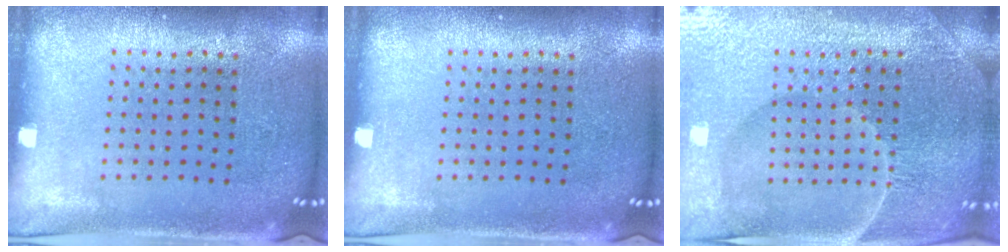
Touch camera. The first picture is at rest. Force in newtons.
{"total": 0.0}
{"total": 5.2, "press": 4.9, "slide": 1.7}